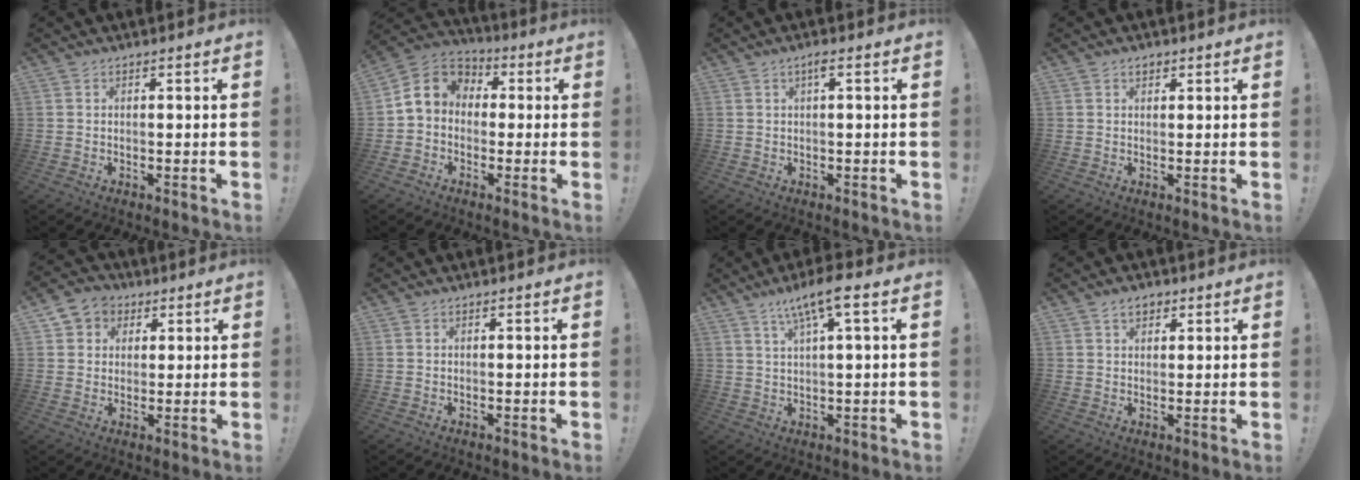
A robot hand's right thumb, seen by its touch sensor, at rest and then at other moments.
{"total": 9.0, "force": [0.8, 7.6, 4.8], "torque": [-0.084, 0.016, 0.023]}
{"total": 2.1, "force": [0.6, 0.1, 2.0], "torque": [-0.035, 0.001, 0.006]}
{"total": 1.6, "force": [1.0, 1.0, 0.8], "torque": [-0.011, -0.001, 0.016]}
{"total": 6.1, "force": [1.7, 5.6, 1.4], "torque": [-0.020, -0.004, 0.036]}
{"total": 0.0}
{"total": 8.6, "force": [4.3, 0.8, 7.4], "torque": [-0.121, -0.023, 0.068]}
{"total": 3.9, "force": [2.1, 2.5, 2.1], "torque": [-0.025, -0.004, 0.034]}